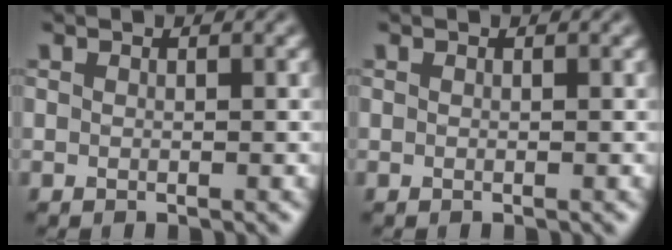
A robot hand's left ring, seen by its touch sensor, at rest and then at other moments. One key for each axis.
{"total": 0.0}